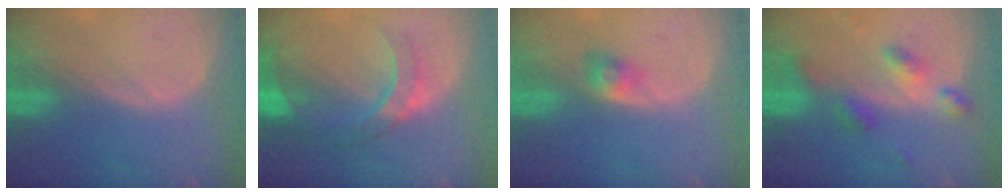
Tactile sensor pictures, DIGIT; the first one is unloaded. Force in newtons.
{"total": 9.1, "press": 7.9, "slide": 4.4}
{"total": 2.8, "press": 2.6, "slide": 1.2}
{"total": 6.1, "press": 5.4, "slide": 2.9}